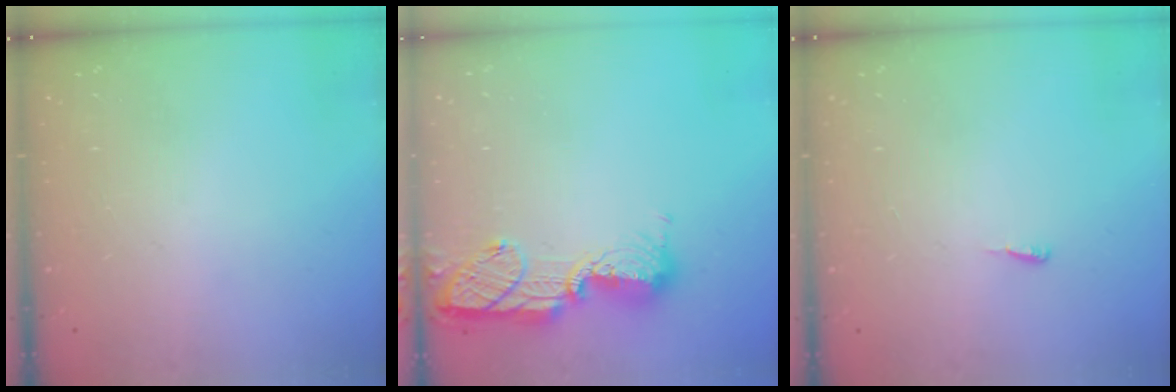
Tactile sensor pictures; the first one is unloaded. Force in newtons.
{"total": 13.9, "press": 13.8, "slide": 1.0}
{"total": 4.4, "press": 4.4, "slide": 0.5}